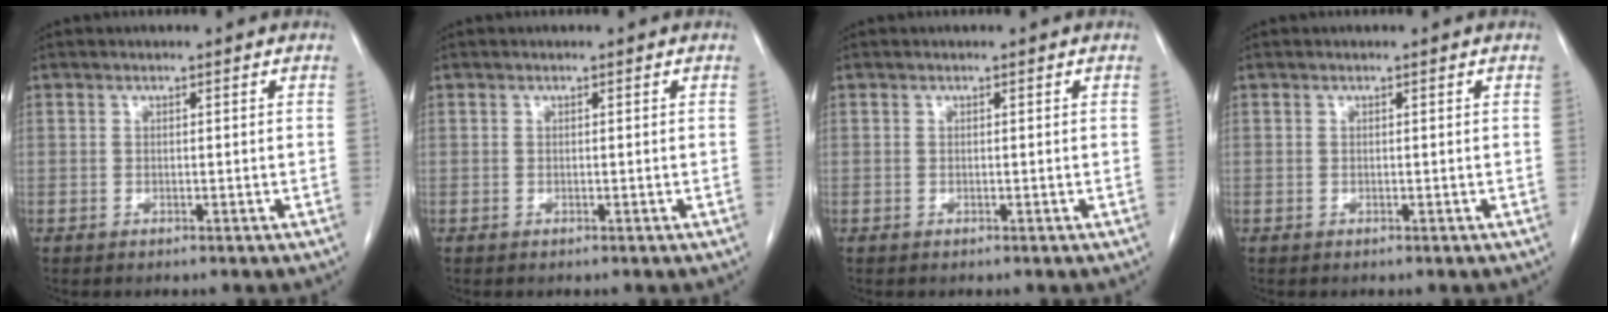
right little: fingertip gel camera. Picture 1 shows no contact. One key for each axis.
{"total": 0.0}
{"total": 0.0}
{"total": 0.0}